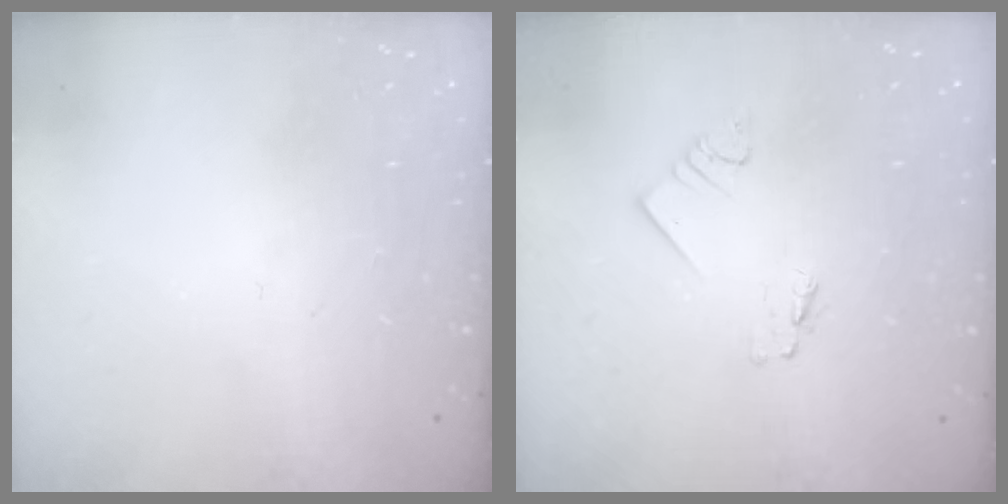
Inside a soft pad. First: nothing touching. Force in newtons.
{"total": 1.2, "press": 1.2, "slide": 0.1}